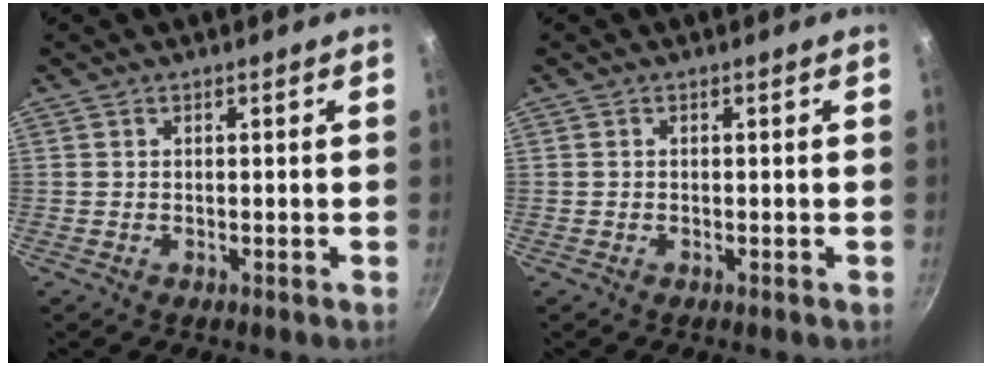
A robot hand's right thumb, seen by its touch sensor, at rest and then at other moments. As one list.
[{"total": 0.0}]